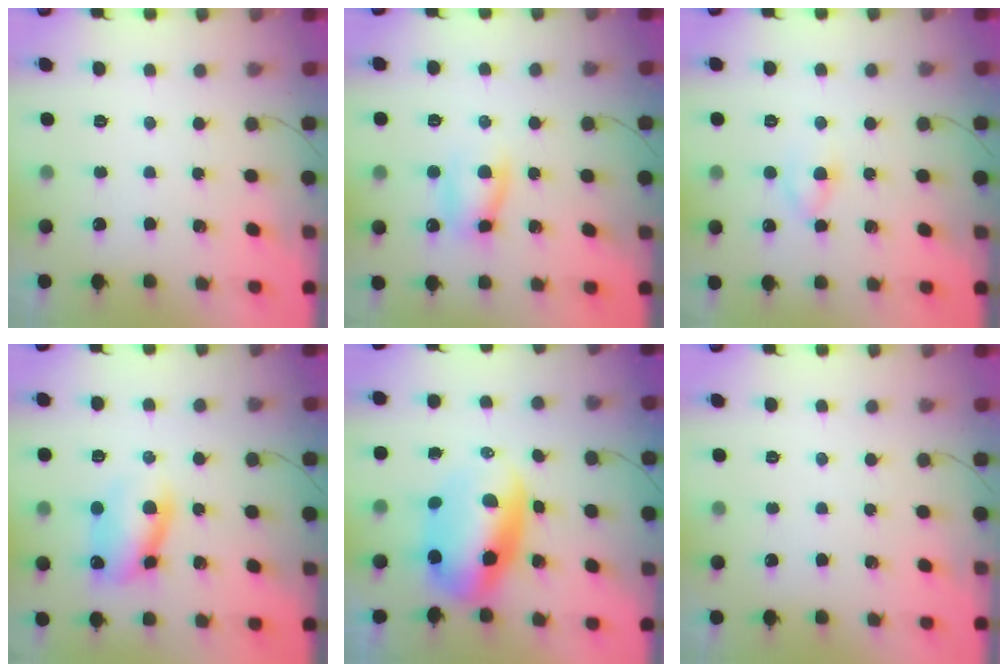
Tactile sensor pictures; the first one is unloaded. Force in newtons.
{"total": 7.4, "press": 7.4, "slide": 1.0}
{"total": 2.9, "press": 2.6, "slide": 1.3}
{"total": 9.0, "press": 8.9, "slide": 1.0}
{"total": 10.3, "press": 10.0, "slide": 2.4}
{"total": 0.0}